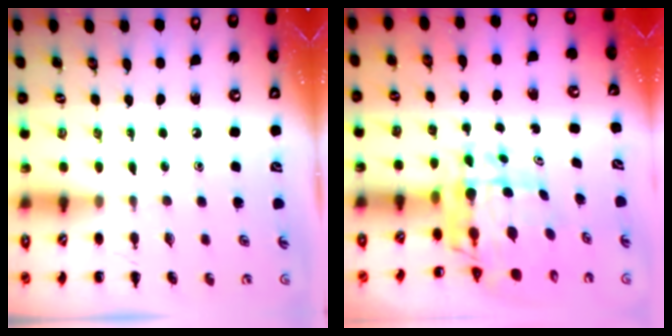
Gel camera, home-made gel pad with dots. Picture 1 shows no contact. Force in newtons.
{"total": 8.4, "press": 8.0, "slide": 2.7}